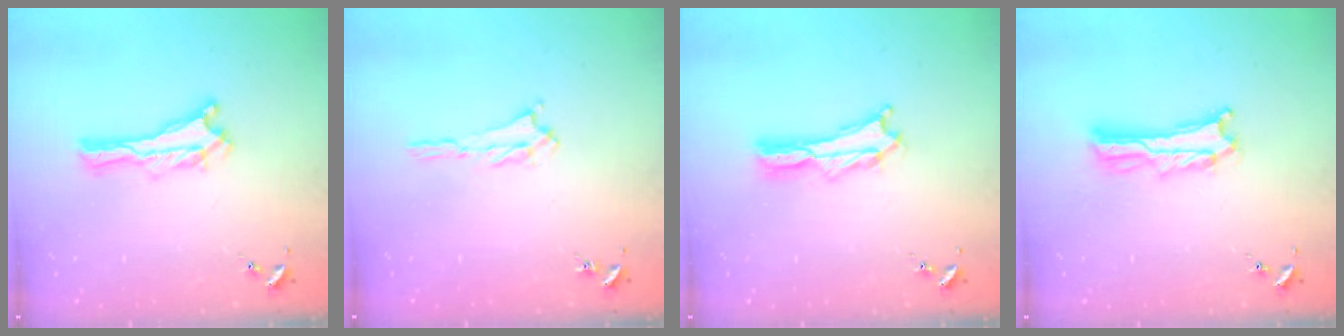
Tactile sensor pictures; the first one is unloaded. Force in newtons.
{"total": 1.2, "press": 1.1, "slide": 0.5}
{"total": 2.0, "press": 2.0, "slide": 0.3}
{"total": 3.1, "press": 3.1, "slide": 0.4}